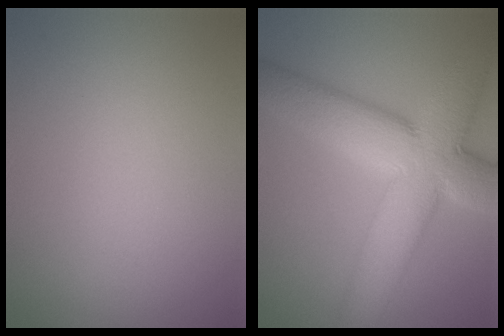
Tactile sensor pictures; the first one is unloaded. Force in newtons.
{"total": 11.8, "press": 11.8, "slide": 0.9}